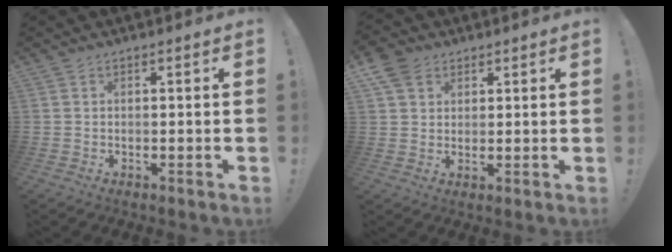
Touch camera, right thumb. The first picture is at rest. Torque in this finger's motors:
{"motor_torque": [0.35, 0.44, 0.23, -0.11, -0.03]}